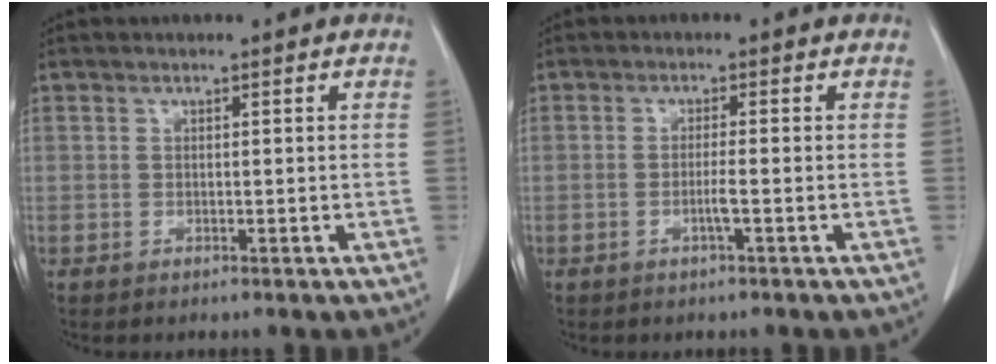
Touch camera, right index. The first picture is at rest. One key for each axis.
{"total": 2.0, "fx": -0.8, "fy": -0.3, "fz": 1.8, "tx": -0.035, "ty": -0.002, "tz": -0.016}